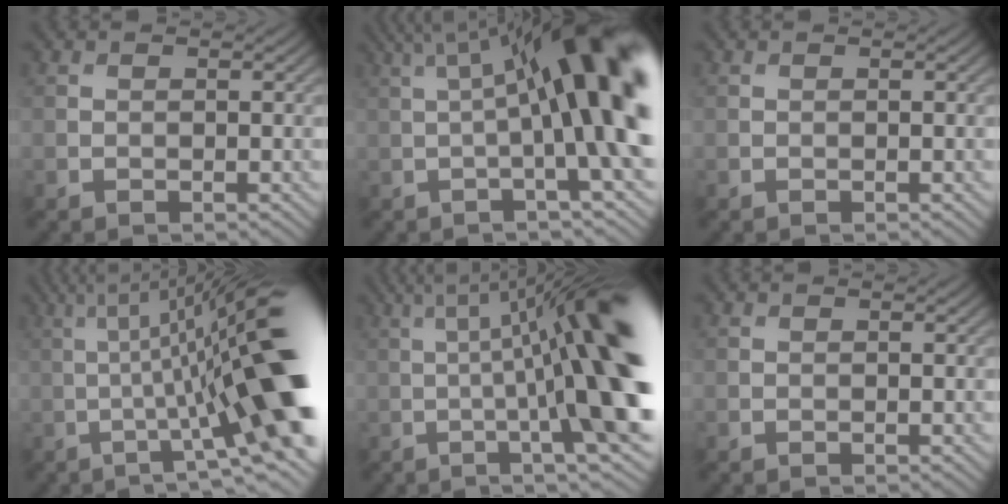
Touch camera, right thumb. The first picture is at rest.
{"total": 16.2, "force": [2.0, 3.7, 15.7], "torque": [-0.216, 0.022, 0.038]}
{"total": 0.0}
{"total": 17.8, "force": [-1.0, 3.5, 17.4], "torque": [-0.226, 0.015, -0.006]}
{"total": 17.2, "force": [0.4, 3.5, 16.8], "torque": [-0.214, 0.027, 0.010]}
{"total": 0.0}